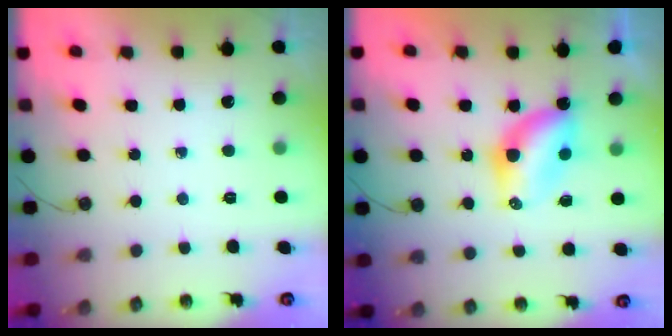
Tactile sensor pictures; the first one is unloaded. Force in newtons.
{"total": 6.9, "press": 6.9, "slide": 0.3}